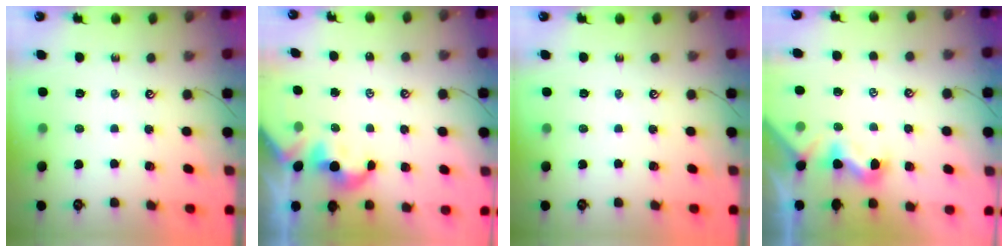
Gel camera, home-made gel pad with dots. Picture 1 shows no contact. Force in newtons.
{"total": 1.3, "press": 1.3, "slide": 0.2}
{"total": 0.0}
{"total": 1.2, "press": 1.0, "slide": 0.6}